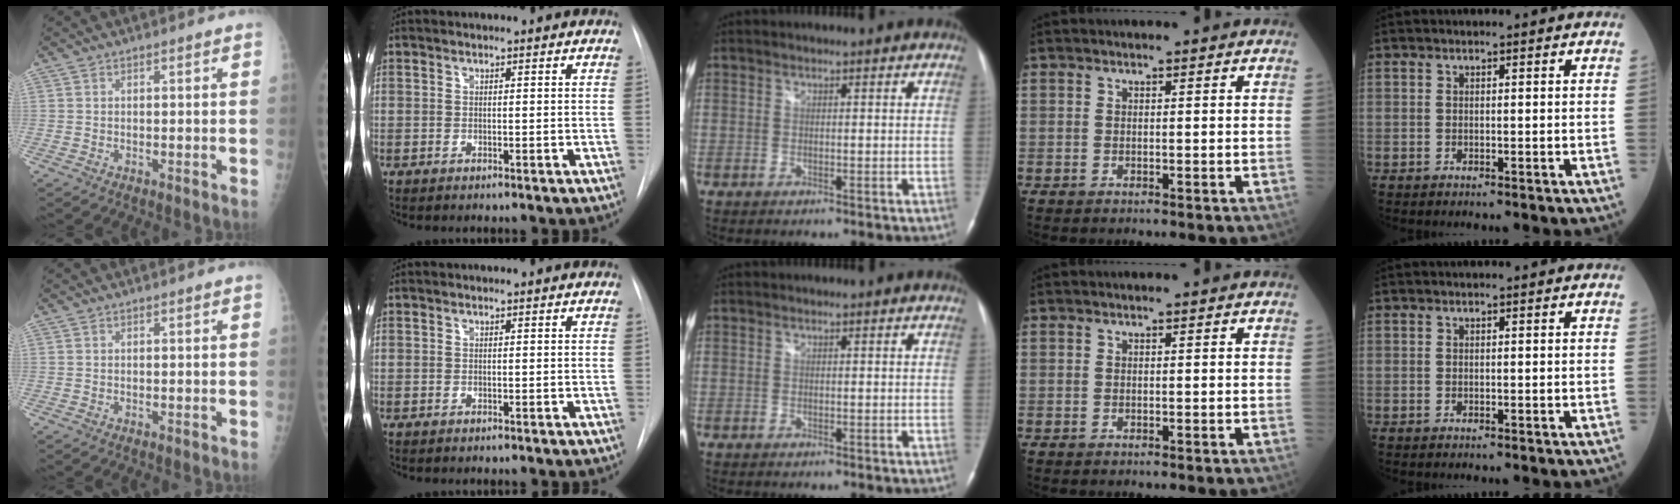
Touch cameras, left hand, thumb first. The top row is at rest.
{}